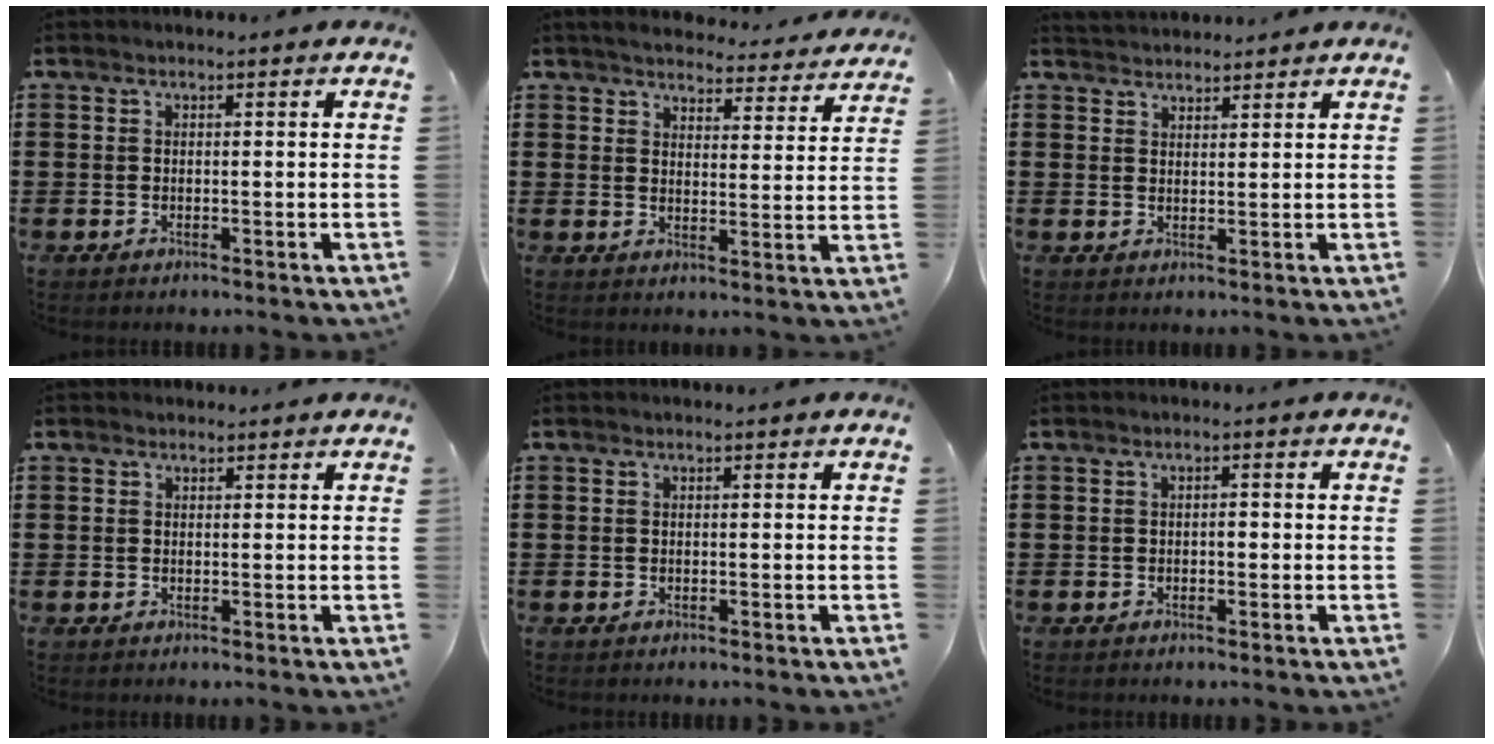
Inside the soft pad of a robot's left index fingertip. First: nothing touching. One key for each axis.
{"total": 4.2, "fx": 4.1, "fy": 0.0, "fz": 0.6, "tx": -0.032, "ty": -0.031, "tz": 0.071}
{"total": 2.3, "fx": 2.3, "fy": 0.2, "fz": -0.5, "tx": 0.003, "ty": -0.005, "tz": 0.046}
{"total": 1.0, "fx": 0.9, "fy": 0.4, "fz": -0.1, "tx": -0.001, "ty": 0.000, "tz": 0.019}
{"total": 0.0}
{"total": 0.6, "fx": -0.1, "fy": 0.2, "fz": 0.6, "tx": -0.013, "ty": -0.004, "tz": -0.001}